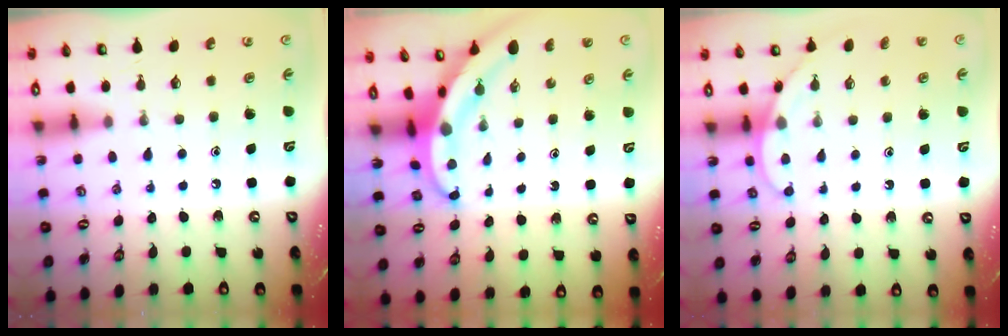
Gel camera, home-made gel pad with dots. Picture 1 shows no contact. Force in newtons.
{"total": 4.6, "press": 4.6, "slide": 0.4}
{"total": 6.6, "press": 6.6, "slide": 0.2}